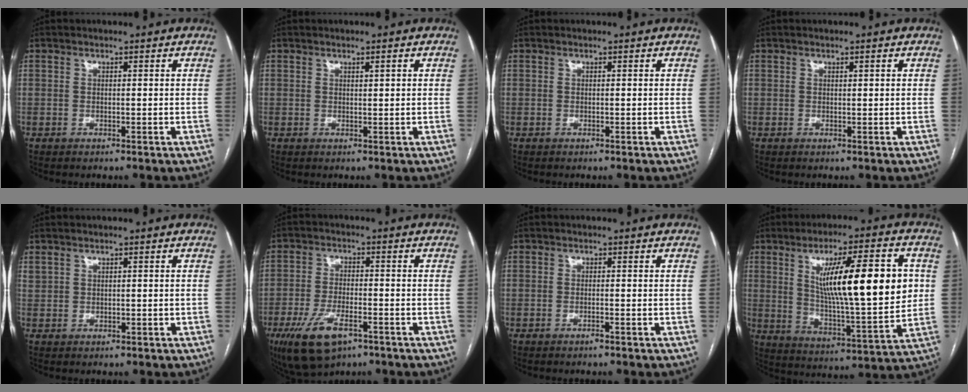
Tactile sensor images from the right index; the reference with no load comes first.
{"total": 0.9, "force": [0.5, 0.0, 0.8], "torque": [-0.013, 0.000, 0.007]}
{"total": 0.0}
{"total": 0.5, "force": [0.3, 0.0, 0.4], "torque": [-0.007, 0.001, 0.004]}
{"total": 1.2, "force": [0.8, 0.8, 0.5], "torque": [-0.013, 0.006, 0.022]}
{"total": 9.9, "force": [-5.4, 3.9, 7.4], "torque": [-0.146, -0.013, -0.088]}
{"total": 0.7, "force": [-0.5, 0.0, 0.6], "torque": [-0.014, -0.001, -0.007]}
{"total": 20.0, "force": [4.3, 3.4, 19.2], "torque": [-0.302, 0.002, 0.070]}